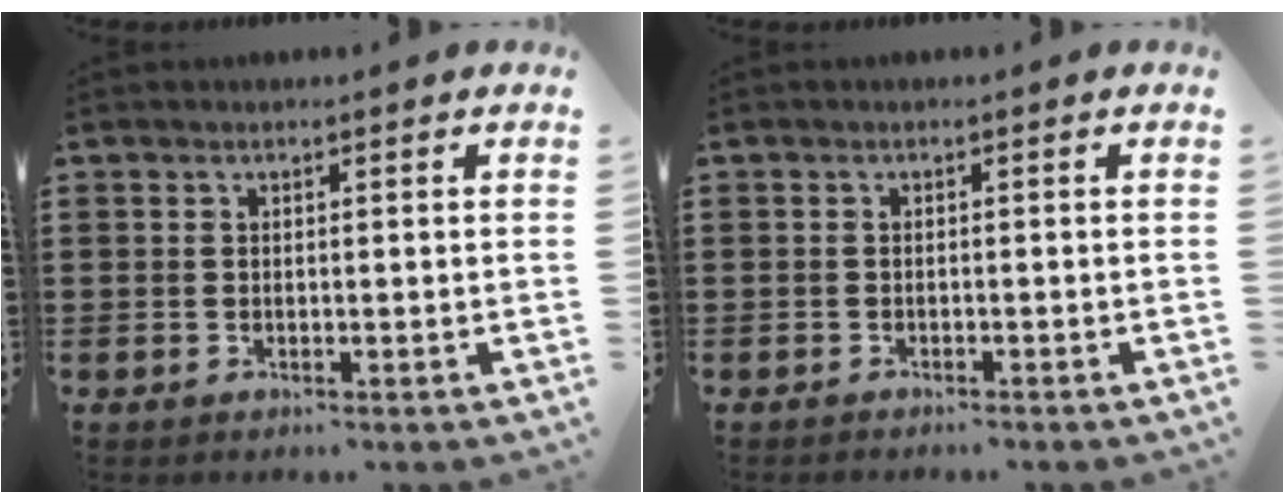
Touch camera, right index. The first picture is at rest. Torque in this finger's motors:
{"motor_torque": [-0.64, 0.65, -0.10, -0.03]}